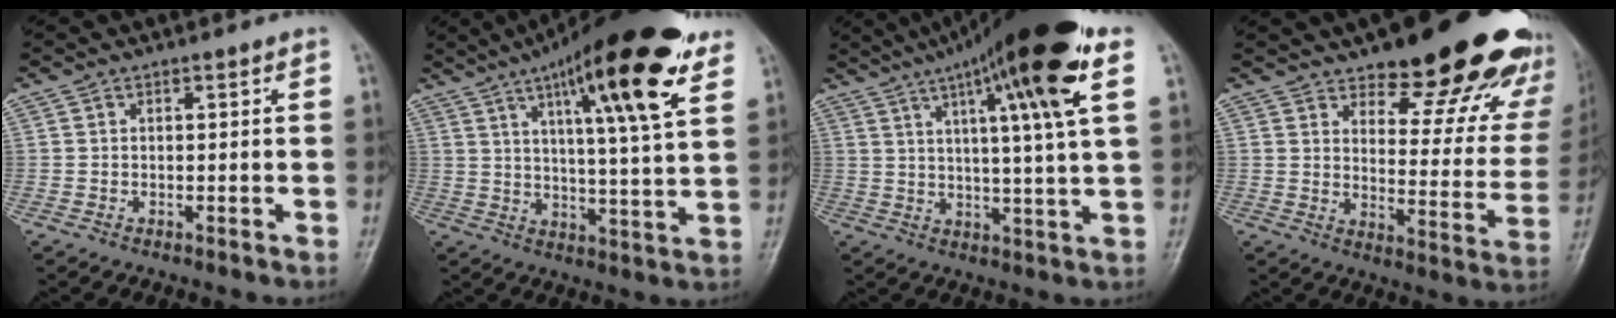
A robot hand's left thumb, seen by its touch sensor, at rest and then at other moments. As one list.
[{"total": 21.0, "force": [11.5, 3.6, 17.2], "torque": [-0.244, -0.034, 0.173]}, {"total": 20.0, "force": [9.5, 2.1, 17.5], "torque": [-0.269, -0.007, 0.141]}, {"total": 24.4, "force": [19.2, 8.4, 12.5], "torque": [-0.107, -0.117, 0.237]}]